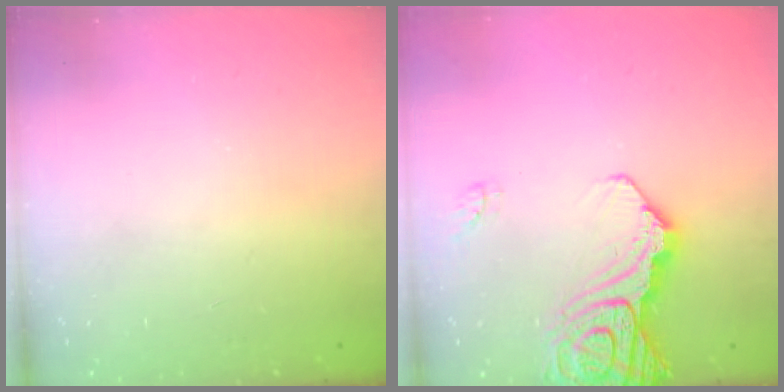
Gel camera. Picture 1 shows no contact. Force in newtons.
{"total": 16.7, "press": 16.6, "slide": 2.1}